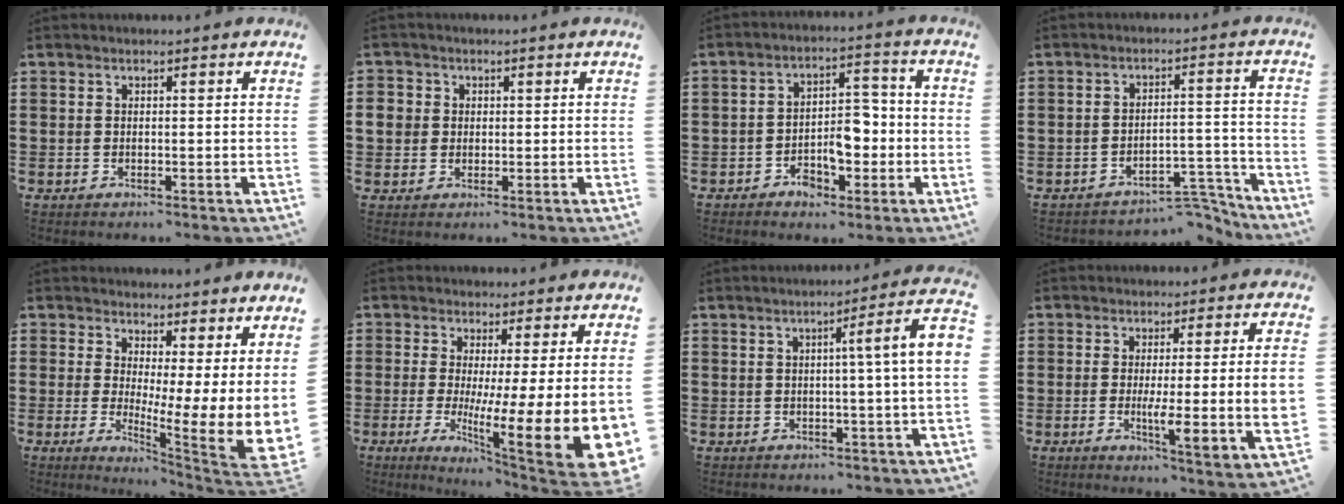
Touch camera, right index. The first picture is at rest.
{"total": 3.1, "force": [0.4, 2.9, 0.9], "torque": [-0.038, 0.006, 0.003]}
{"total": 6.0, "force": [-2.3, 3.9, 4.0], "torque": [-0.055, 0.006, -0.044]}
{"total": 5.4, "force": [-5.0, 0.8, 1.7], "torque": [-0.028, 0.006, -0.097]}
{"total": 5.3, "force": [2.7, 2.1, 4.0], "torque": [-0.061, -0.060, 0.052]}
{"total": 9.9, "force": [-0.1, 2.2, 9.6], "torque": [-0.145, -0.055, 0.002]}
{"total": 5.7, "force": [0.2, -0.7, 5.6], "torque": [-0.086, -0.014, -0.004]}
{"total": 7.8, "force": [-0.3, 0.5, 7.8], "torque": [-0.134, -0.017, -0.007]}